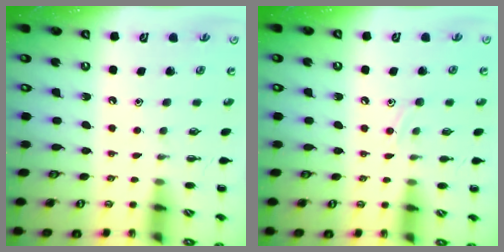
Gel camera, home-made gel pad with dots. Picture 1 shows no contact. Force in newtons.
{"total": 6.6, "press": 6.5, "slide": 1.1}